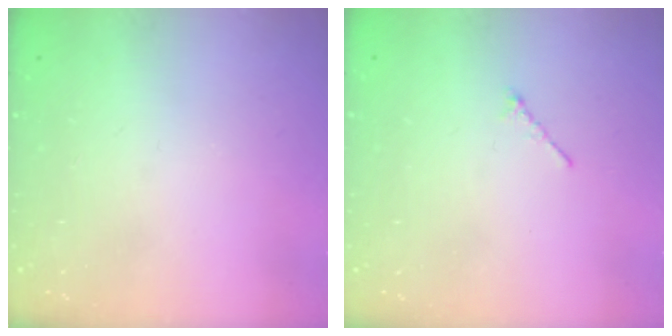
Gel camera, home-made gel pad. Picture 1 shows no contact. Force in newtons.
{"total": 0.8, "press": 0.7, "slide": 0.4}